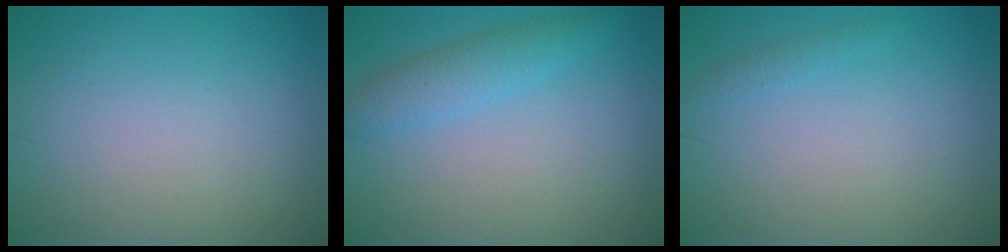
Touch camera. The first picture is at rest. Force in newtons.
{"total": 2.7, "press": 2.7, "slide": 0.1}
{"total": 0.8, "press": 0.8, "slide": 0.2}